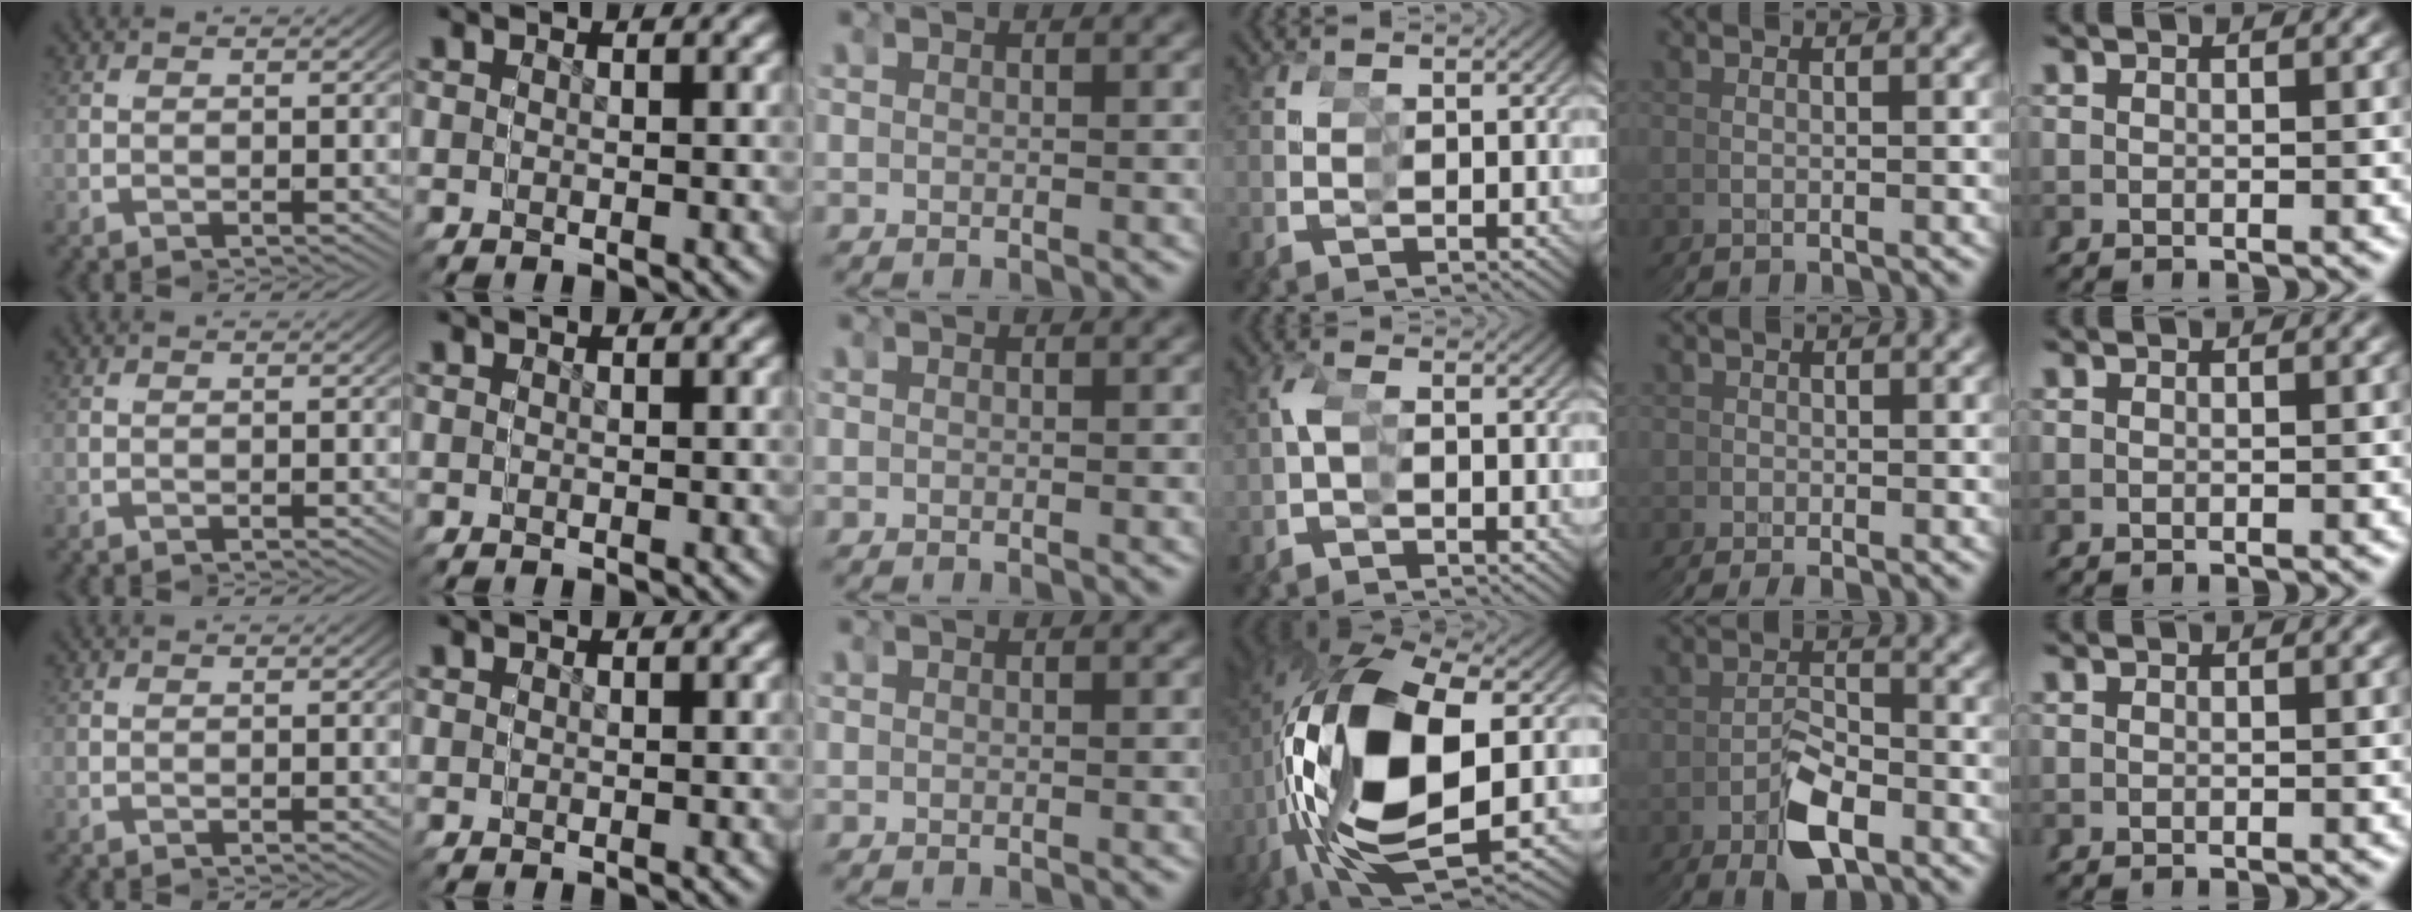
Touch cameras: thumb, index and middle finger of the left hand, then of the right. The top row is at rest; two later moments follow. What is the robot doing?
{"motion": "grasp_and_lifting", "object": "scissors"}